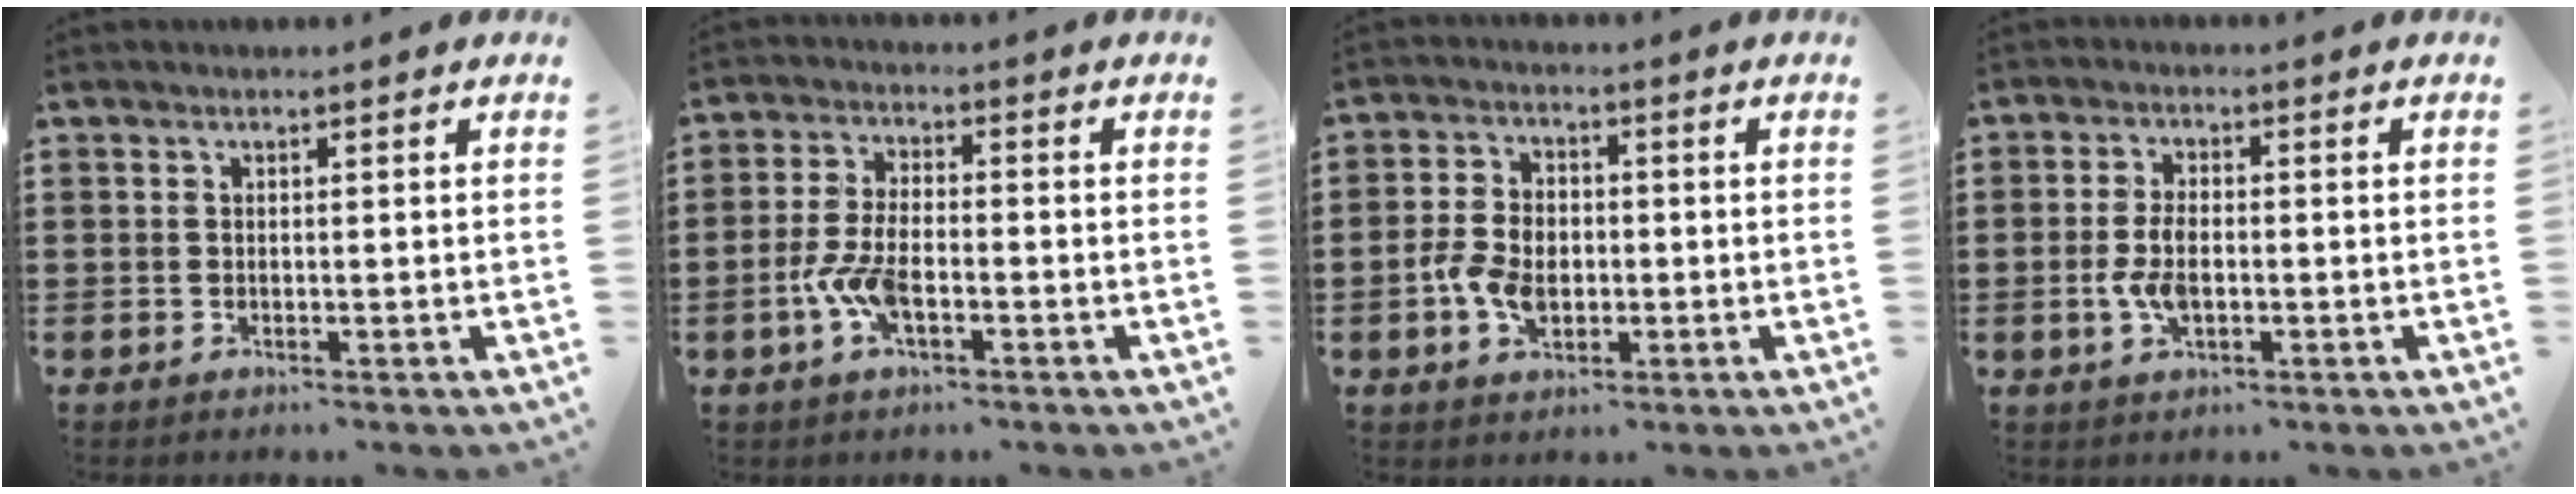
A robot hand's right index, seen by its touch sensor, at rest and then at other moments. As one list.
[{"total": 6.3, "force": [-2.2, 2.8, 5.2], "torque": [-0.123, -0.004, -0.044]}, {"total": 6.3, "force": [-1.4, 4.3, 4.3], "torque": [-0.101, 0.004, -0.028]}, {"total": 4.7, "force": [-0.8, 2.4, 3.9], "torque": [-0.093, -0.004, -0.018]}]